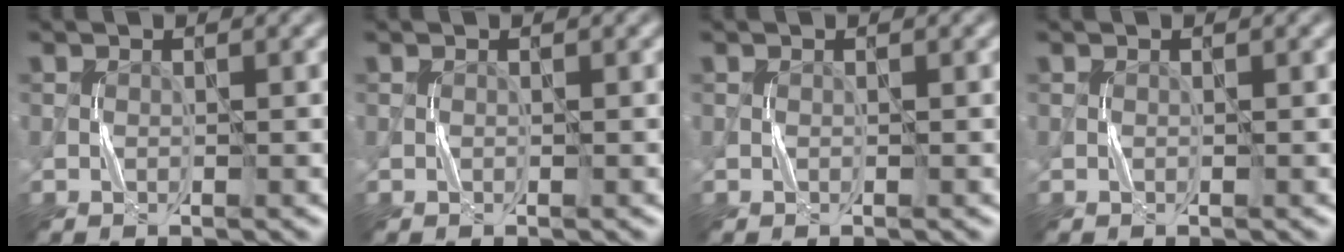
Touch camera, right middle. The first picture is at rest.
{"total": 0.0}
{"total": 0.0}
{"total": 0.0}